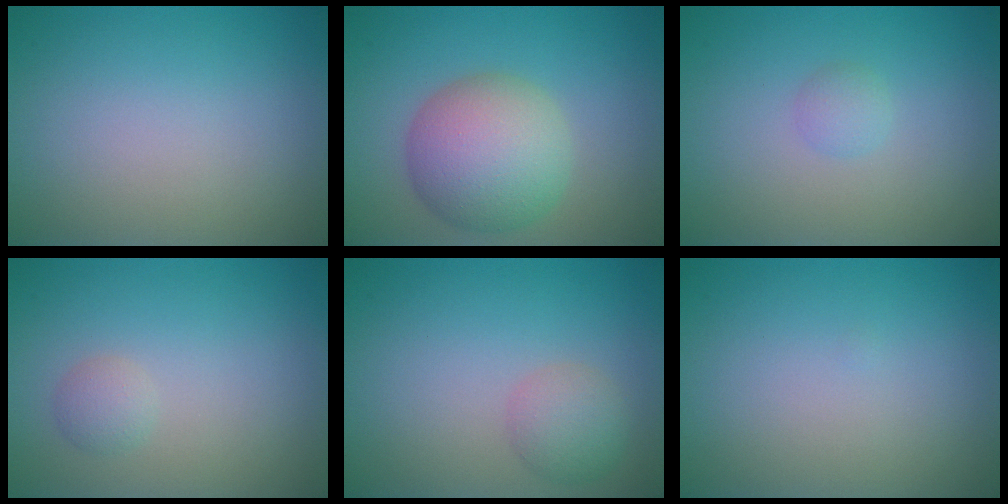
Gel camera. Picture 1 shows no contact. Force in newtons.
{"total": 7.2, "press": 7.2, "slide": 0.3}
{"total": 1.0, "press": 1.0, "slide": 0.1}
{"total": 1.2, "press": 1.1, "slide": 0.1}
{"total": 2.4, "press": 2.4, "slide": 0.0}
{"total": 0.0}